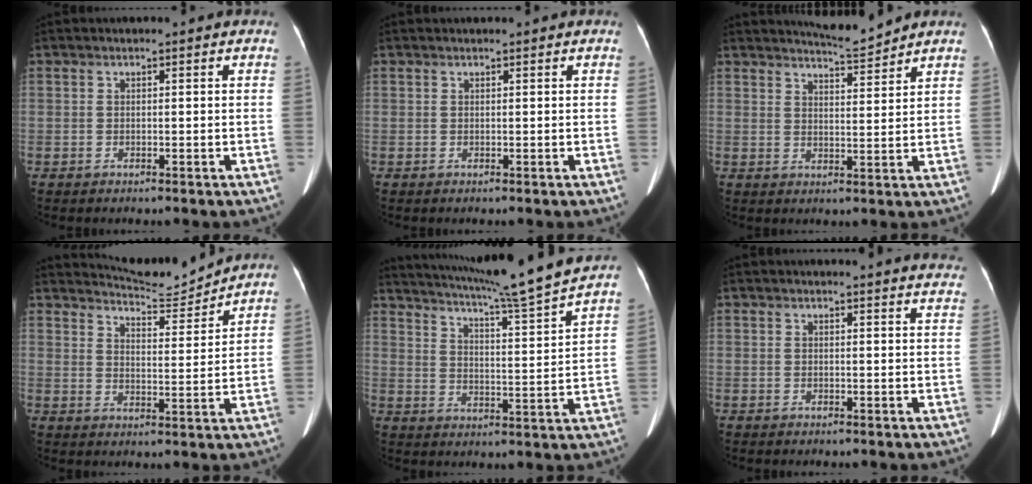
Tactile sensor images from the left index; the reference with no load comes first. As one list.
[{"total": 0.8, "force": [0.8, 0.0, 0.2], "torque": [-0.005, 0.015, 0.015]}, {"total": 5.0, "force": [4.9, -0.5, 0.7], "torque": [-0.020, -0.011, 0.079]}, {"total": 7.4, "force": [7.4, -0.8, -0.3], "torque": [-0.010, -0.014, 0.118]}, {"total": 16.4, "force": [14.7, -2.5, 6.9], "torque": [-0.123, -0.034, 0.209]}, {"total": 11.0, "force": [10.6, 1.1, 2.5], "torque": [-0.010, -0.021, 0.094]}]